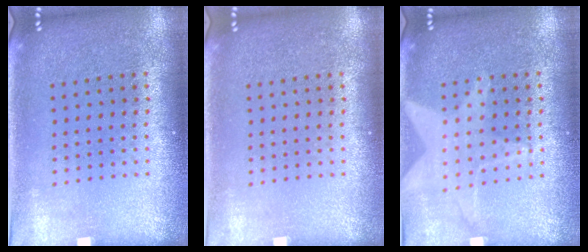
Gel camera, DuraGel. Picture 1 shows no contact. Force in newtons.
{"total": 0.0}
{"total": 0.5, "press": 0.5, "slide": 0.0}